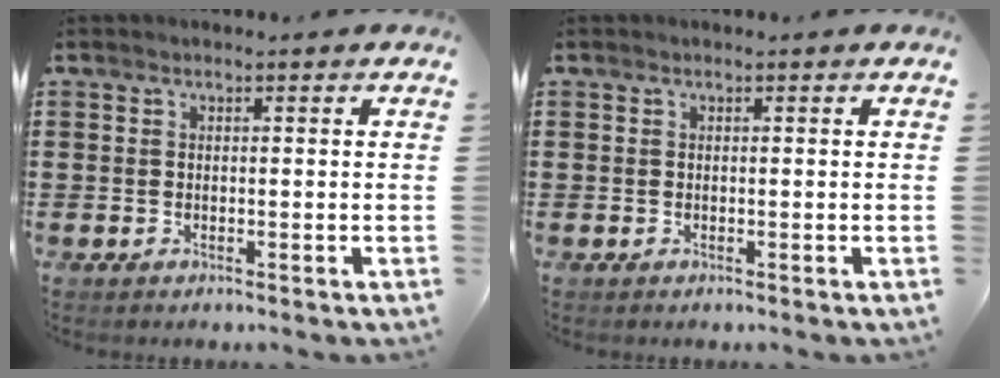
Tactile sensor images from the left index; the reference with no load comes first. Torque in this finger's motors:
{"motor_torque": [-0.01, -0.01, 0.00, 0.00]}